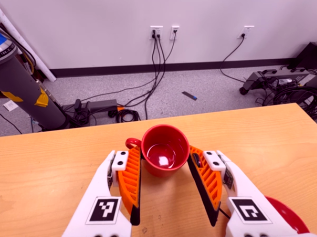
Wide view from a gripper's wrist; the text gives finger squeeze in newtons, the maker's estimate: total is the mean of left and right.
{"total": 1.2, "left": 0.8, "right": 1.6}